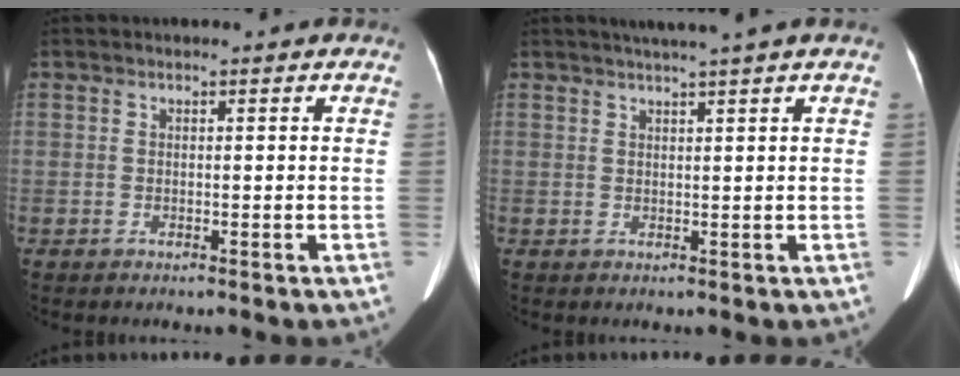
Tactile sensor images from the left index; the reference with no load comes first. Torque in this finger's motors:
{"motor_torque": [-0.11, -0.15, -0.01, 0.00]}